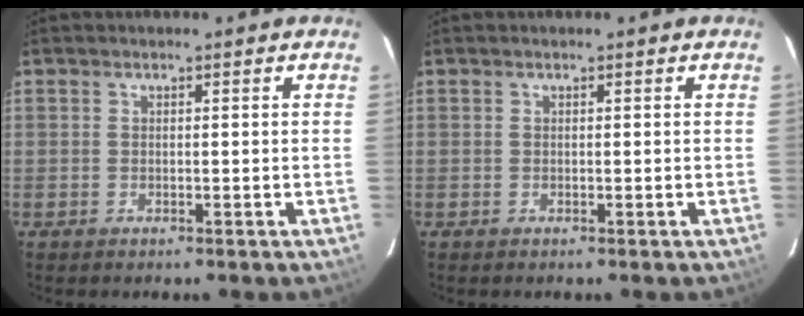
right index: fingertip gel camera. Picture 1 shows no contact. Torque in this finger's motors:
{"motor_torque": [0.60, 0.08, -0.02, 0.01]}